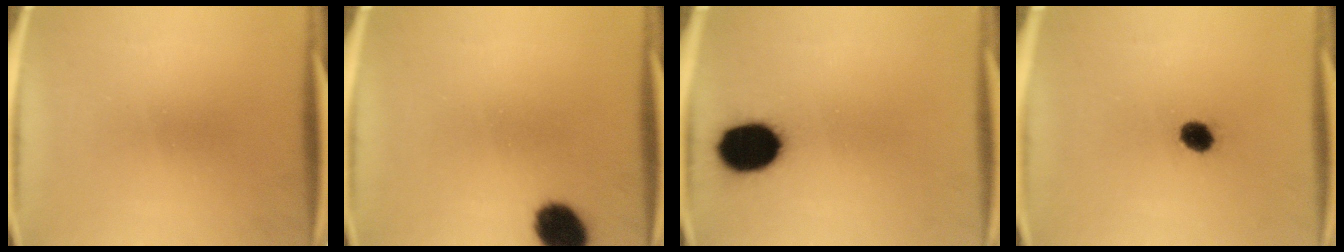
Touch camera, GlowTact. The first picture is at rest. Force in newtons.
{"total": 8.9}
{"total": 13.4}
{"total": 4.4}